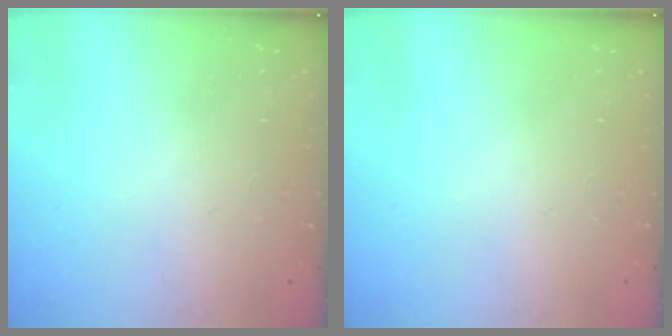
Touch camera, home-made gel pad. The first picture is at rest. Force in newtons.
{"total": 0.0}